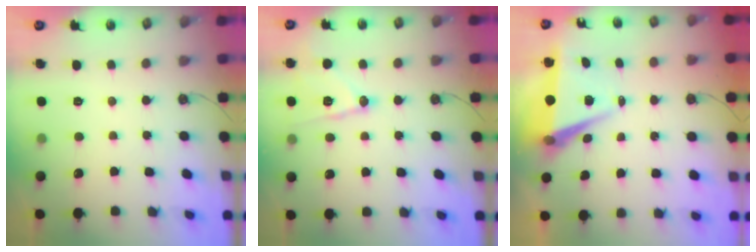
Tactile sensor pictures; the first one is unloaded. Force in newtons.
{"total": 12.1, "press": 11.9, "slide": 2.0}
{"total": 7.0, "press": 5.5, "slide": 4.3}